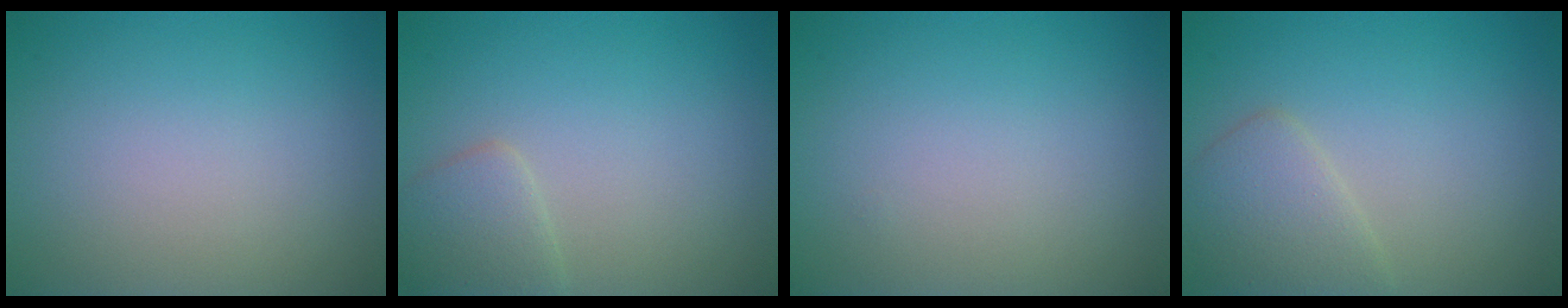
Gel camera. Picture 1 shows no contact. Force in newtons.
{"total": 2.2, "press": 2.2, "slide": 0.1}
{"total": 0.0}
{"total": 2.9, "press": 2.9, "slide": 0.1}